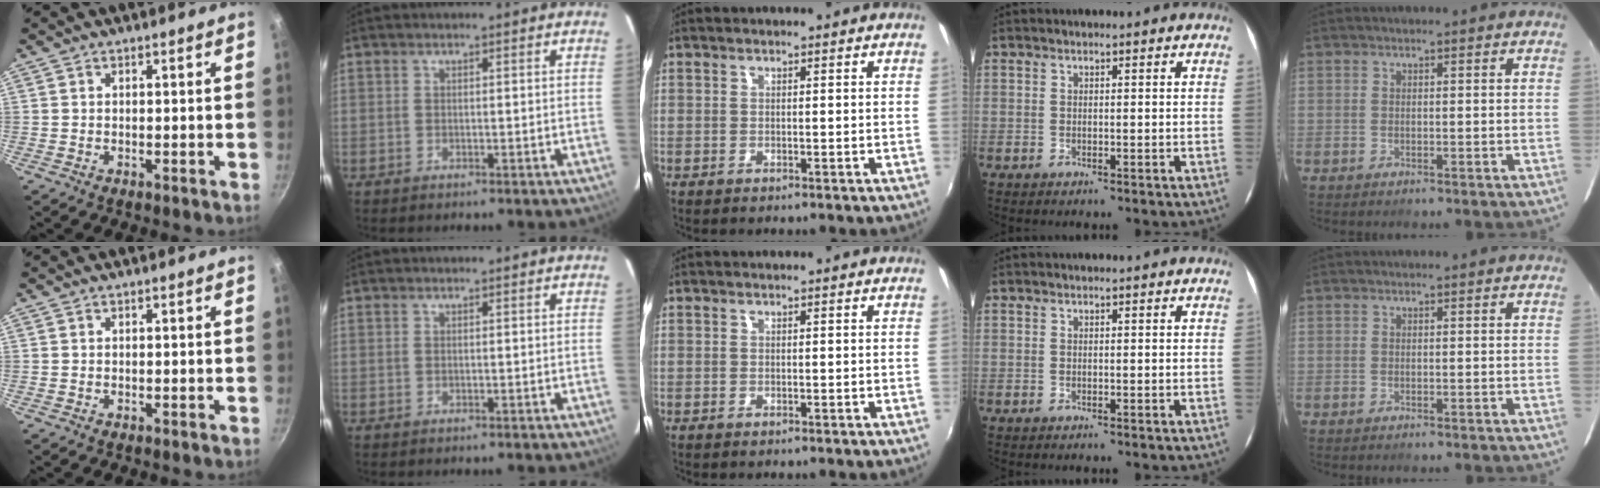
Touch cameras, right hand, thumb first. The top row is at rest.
{}